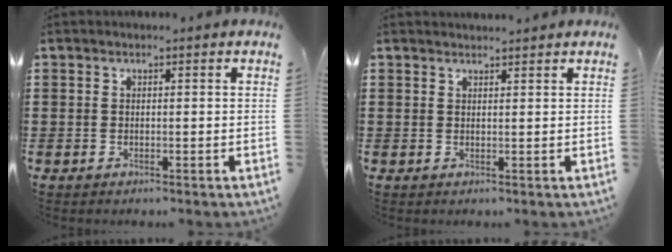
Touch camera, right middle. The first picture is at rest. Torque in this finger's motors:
{"motor_torque": [-0.19, 0.06, -0.08, -0.03]}